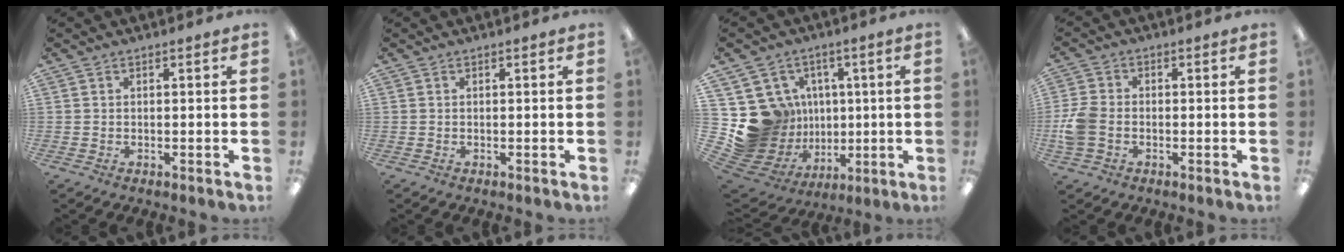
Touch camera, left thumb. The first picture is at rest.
{"total": 0.0}
{"total": 16.6, "force": [1.0, 16.1, 4.2], "torque": [-0.092, -0.022, 0.067]}
{"total": 6.8, "force": [-1.4, 5.0, 4.4], "torque": [-0.097, 0.011, -0.025]}